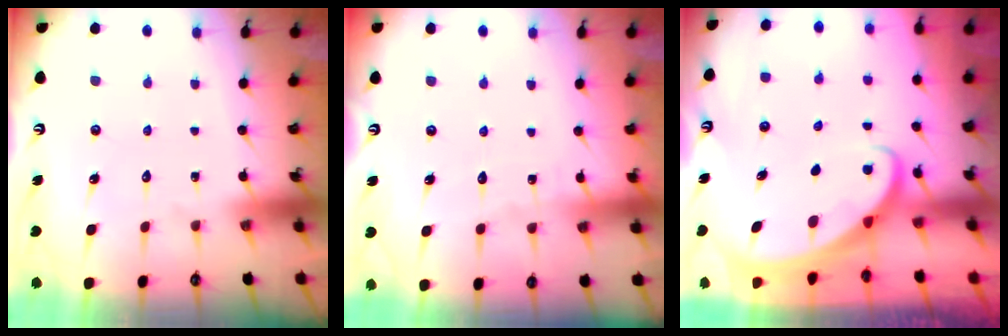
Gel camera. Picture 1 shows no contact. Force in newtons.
{"total": 2.3, "press": 2.3, "slide": 0.3}
{"total": 3.1, "press": 3.1, "slide": 0.2}